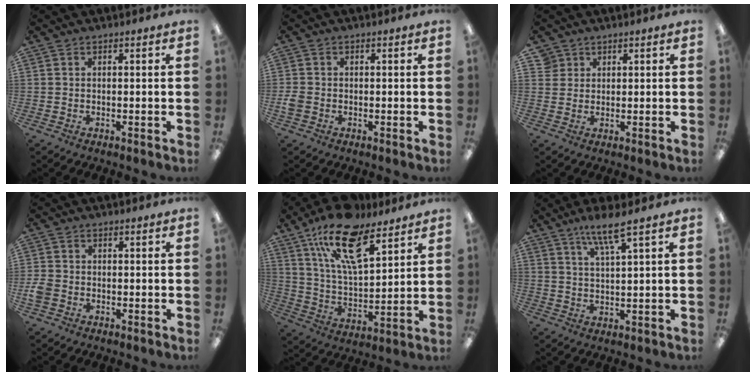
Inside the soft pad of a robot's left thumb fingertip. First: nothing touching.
{"total": 2.5, "force": [-0.8, 2.1, 1.3], "torque": [-0.020, 0.006, -0.012]}
{"total": 3.1, "force": [1.8, 2.5, 0.1], "torque": [-0.004, 0.001, 0.033]}
{"total": 3.2, "force": [-1.0, 2.6, 1.6], "torque": [-0.024, 0.008, -0.017]}
{"total": 19.6, "force": [12.0, 8.4, 13.0], "torque": [-0.227, -0.048, 0.209]}
{"total": 6.5, "force": [4.7, 0.2, 4.4], "torque": [-0.098, -0.013, 0.081]}